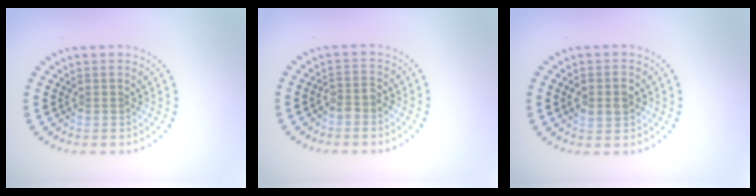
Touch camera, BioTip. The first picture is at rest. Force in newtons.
{"total": 1.5, "press": 1.2, "slide": 0.8}
{"total": 3.0, "press": 3.0, "slide": 0.2}